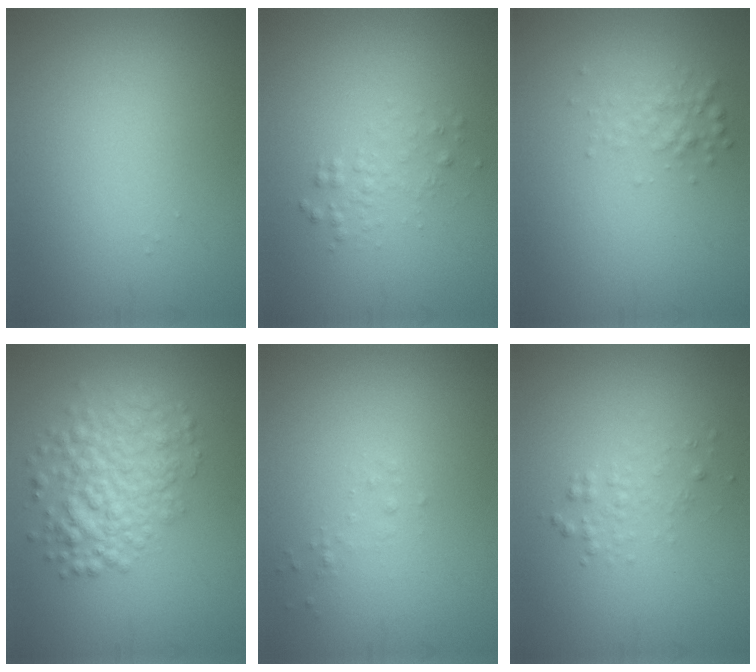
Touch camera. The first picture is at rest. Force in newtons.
{"total": 1.3, "press": 1.3, "slide": 0.1}
{"total": 1.7, "press": 1.7, "slide": 0.1}
{"total": 5.2, "press": 5.2, "slide": 0.2}
{"total": 0.6, "press": 0.6, "slide": 0.0}
{"total": 1.4, "press": 1.4, "slide": 0.0}